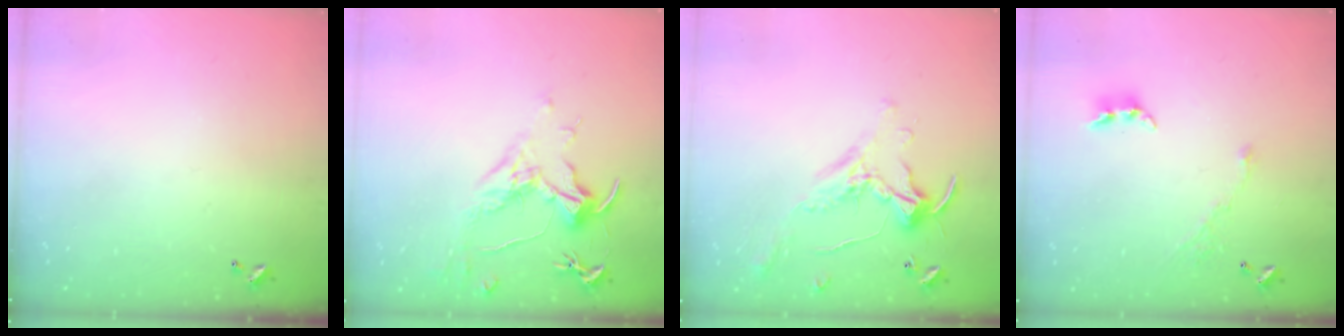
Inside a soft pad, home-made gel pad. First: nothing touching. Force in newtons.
{"total": 1.6, "press": 1.4, "slide": 0.7}
{"total": 0.8, "press": 0.8, "slide": 0.2}
{"total": 5.4, "press": 5.3, "slide": 0.7}